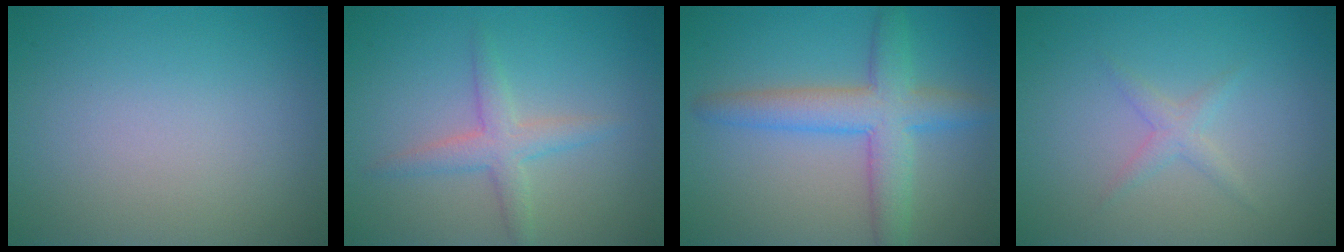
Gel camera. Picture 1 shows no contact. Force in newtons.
{"total": 2.7, "press": 2.7, "slide": 0.1}
{"total": 5.4, "press": 5.4, "slide": 0.1}
{"total": 1.3, "press": 1.3, "slide": 0.1}